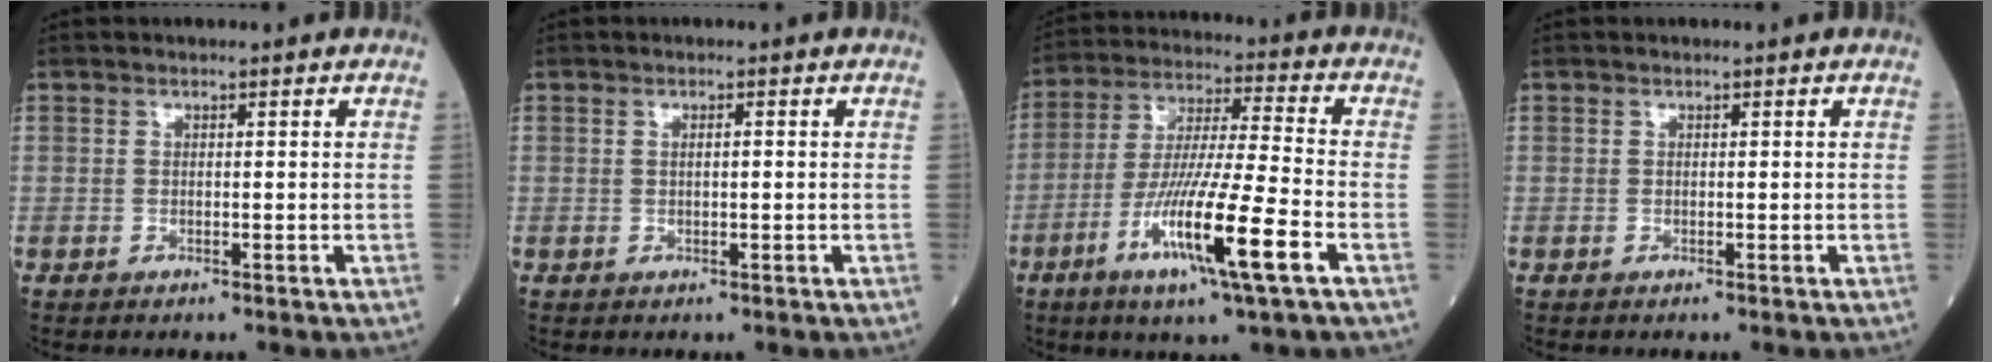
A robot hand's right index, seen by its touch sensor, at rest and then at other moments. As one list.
[{"total": 0.8, "force": [0.1, 0.2, 0.8], "torque": [-0.014, 0.002, 0.002]}, {"total": 15.3, "force": [-6.2, 0.0, 14.0], "torque": [-0.272, -0.026, -0.114]}, {"total": 0.0}]